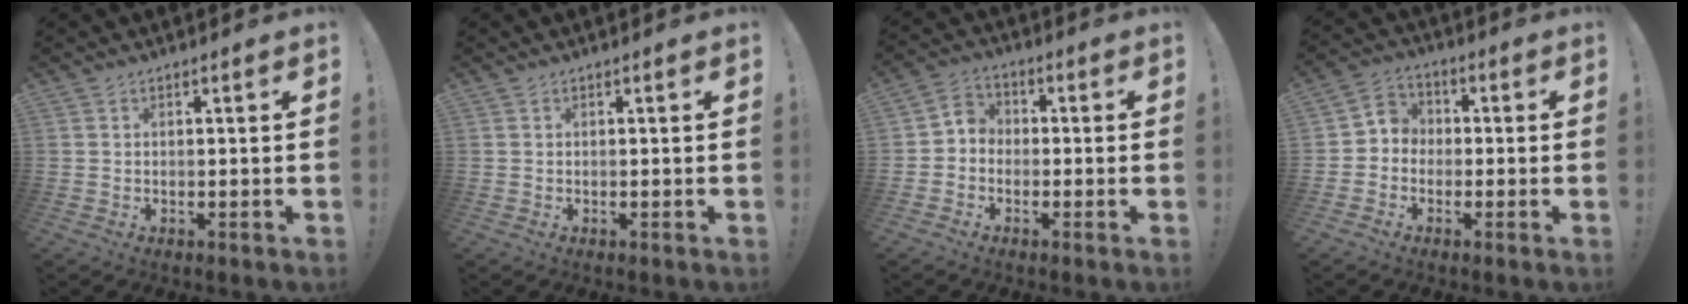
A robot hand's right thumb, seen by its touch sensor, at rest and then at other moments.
{"total": 0.0}
{"total": 4.6, "force": [-2.3, 3.7, 1.5], "torque": [-0.030, 0.021, -0.043]}
{"total": 5.4, "force": [-2.2, 4.7, 1.4], "torque": [-0.018, 0.024, -0.038]}